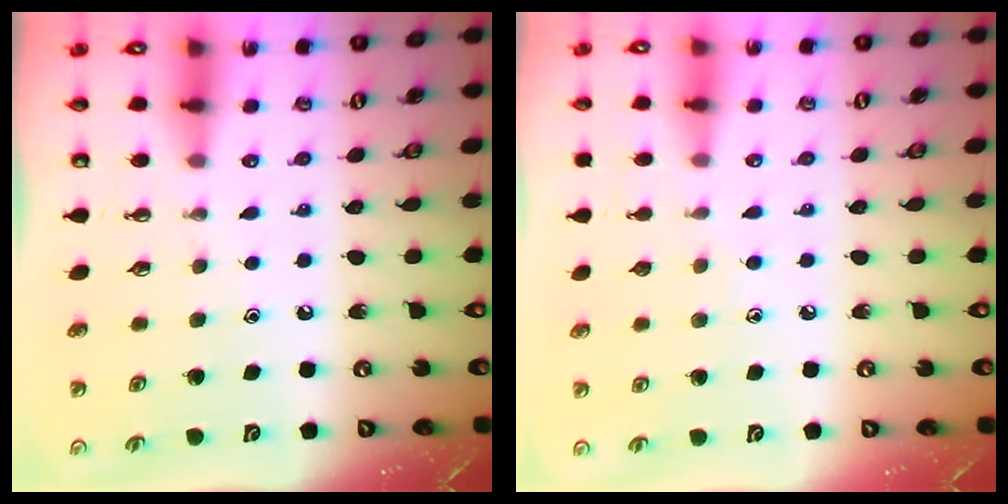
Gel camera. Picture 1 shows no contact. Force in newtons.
{"total": 4.7, "press": 4.7, "slide": 0.5}